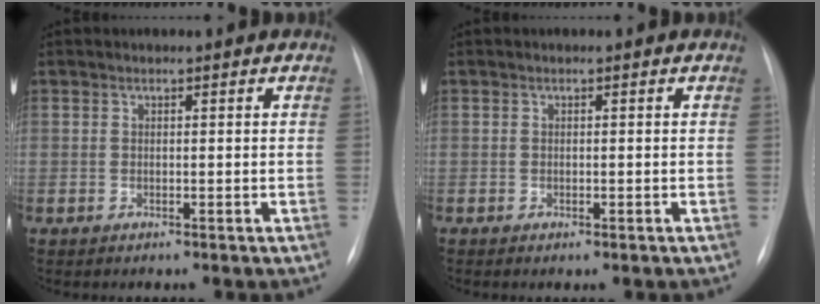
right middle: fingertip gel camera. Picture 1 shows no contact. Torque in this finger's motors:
{"motor_torque": [-0.38, 0.02, -0.02, 0.00]}